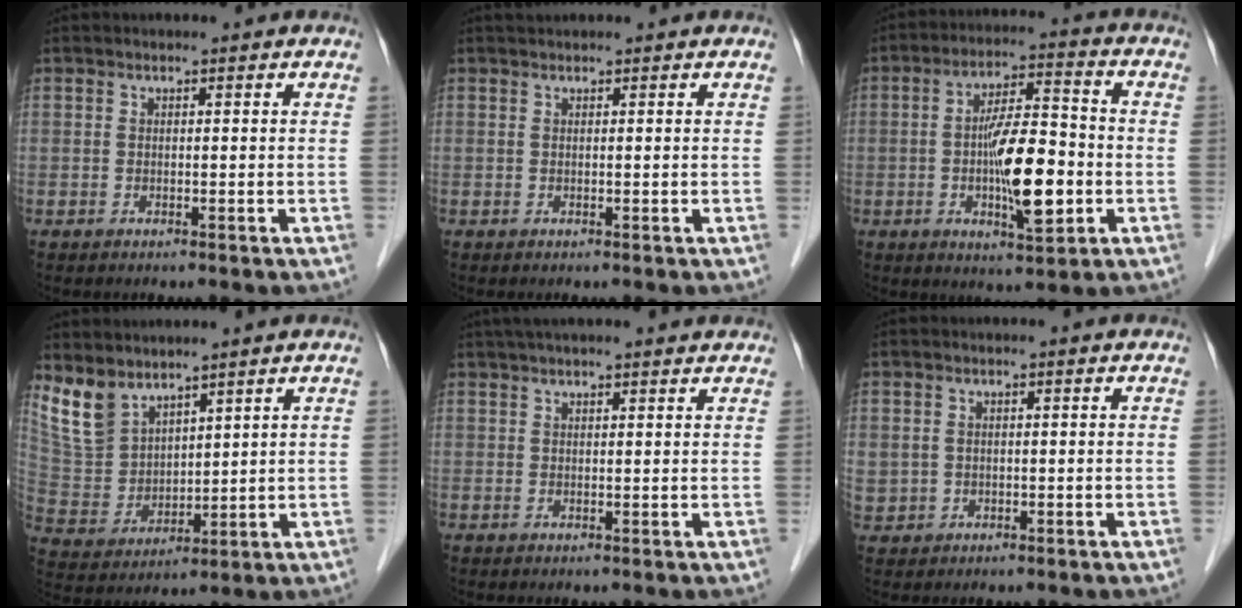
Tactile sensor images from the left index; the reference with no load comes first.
{"total": 1.2, "force": [1.2, 0.2, 0.4], "torque": [-0.012, 0.018, 0.023]}
{"total": 11.5, "force": [-2.2, 2.7, 10.9], "torque": [-0.193, 0.004, -0.034]}
{"total": 8.4, "force": [6.8, 4.2, 2.5], "torque": [-0.069, 0.007, 0.161]}
{"total": 10.9, "force": [9.6, 1.0, 4.9], "torque": [-0.075, 0.038, 0.125]}
{"total": 2.6, "force": [0.0, 2.5, 0.7], "torque": [-0.020, 0.004, 0.013]}